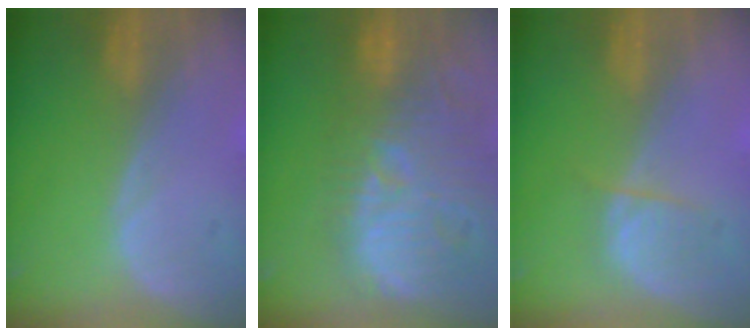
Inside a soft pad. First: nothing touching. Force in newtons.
{"total": 14.0, "press": 12.8, "slide": 5.8}
{"total": 2.6, "press": 2.5, "slide": 0.5}